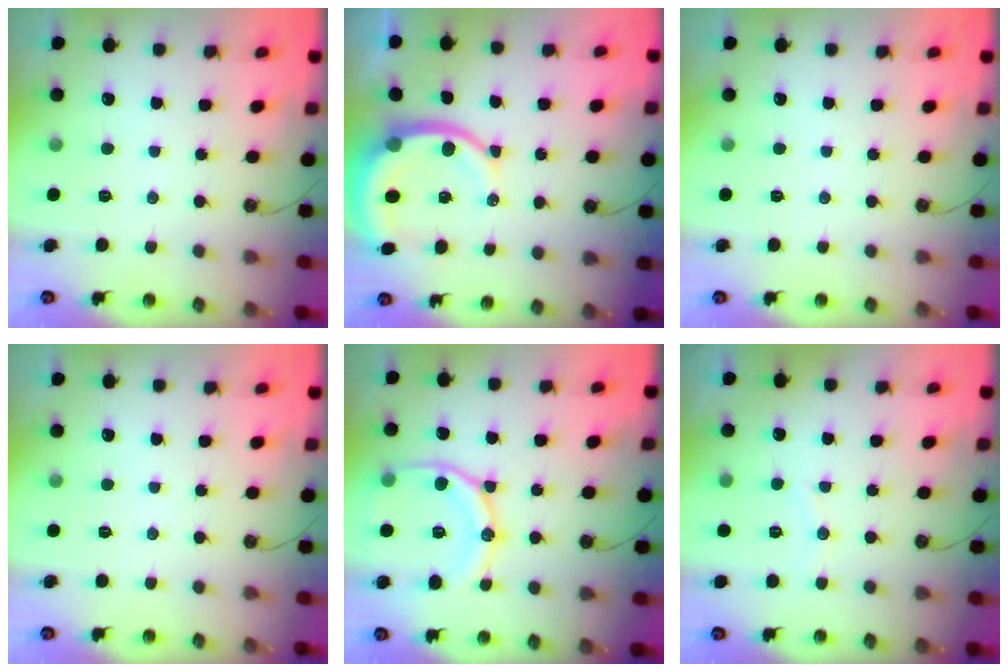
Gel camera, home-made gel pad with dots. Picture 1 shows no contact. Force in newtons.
{"total": 10.6, "press": 10.5, "slide": 1.2}
{"total": 0.0}
{"total": 0.0}
{"total": 17.2, "press": 17.1, "slide": 1.8}
{"total": 3.5, "press": 3.4, "slide": 0.8}